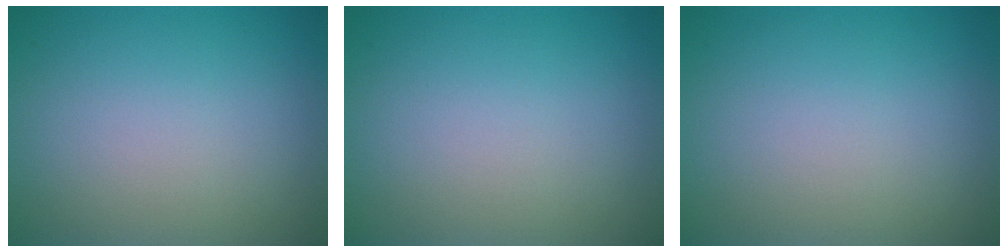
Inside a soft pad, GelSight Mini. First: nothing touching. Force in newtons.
{"total": 0.0}
{"total": 0.0}